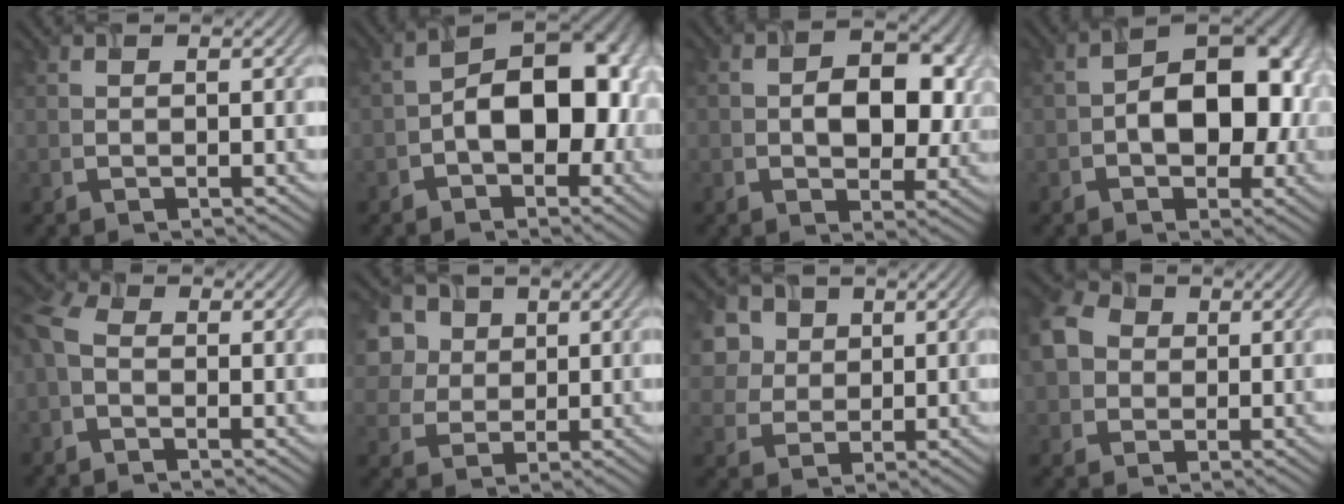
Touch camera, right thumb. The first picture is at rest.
{"total": 11.6, "force": [-2.0, 7.1, 8.9], "torque": [-0.104, 0.010, -0.032]}
{"total": 7.5, "force": [-0.1, 5.2, 5.5], "torque": [-0.075, -0.008, -0.002]}
{"total": 9.8, "force": [-1.4, 6.3, 7.3], "torque": [-0.088, 0.005, -0.021]}
{"total": 5.3, "force": [-1.3, 3.2, 4.0], "torque": [-0.109, 0.003, -0.026]}
{"total": 6.1, "force": [2.5, 5.1, 2.3], "torque": [-0.085, 0.012, 0.042]}
{"total": 5.4, "force": [2.4, 4.5, 1.8], "torque": [-0.067, 0.007, 0.044]}
{"total": 6.2, "force": [0.5, 5.4, 3.0], "torque": [-0.094, 0.012, 0.005]}